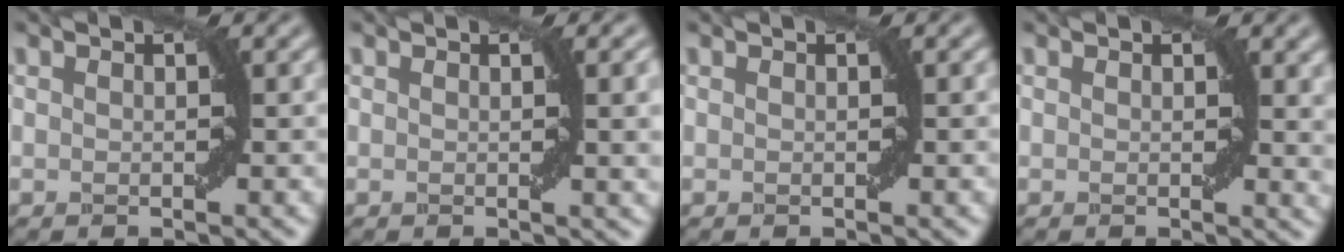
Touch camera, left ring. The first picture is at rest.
{"total": 2.7, "force": [0.6, 0.5, 2.6], "torque": [-0.029, 0.001, 0.010]}
{"total": 0.0}
{"total": 1.8, "force": [0.8, 0.7, 1.5], "torque": [-0.011, -0.004, 0.014]}